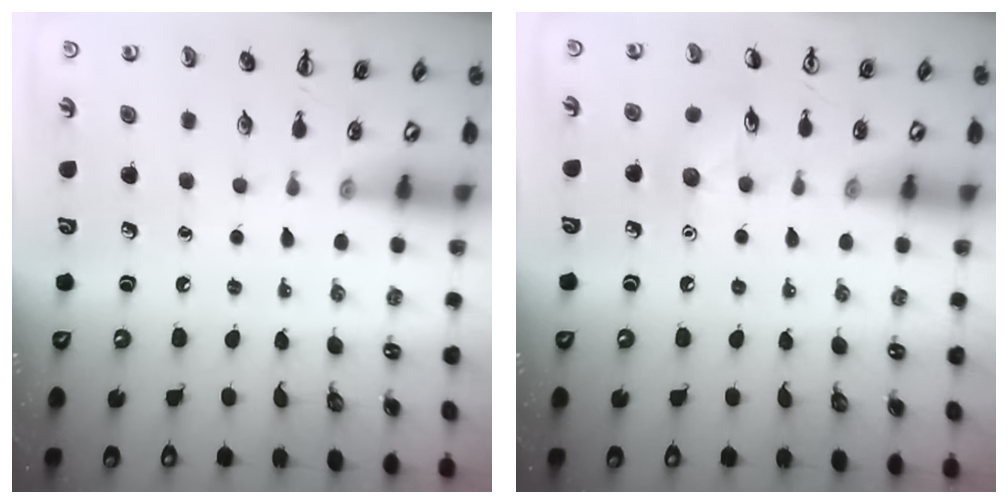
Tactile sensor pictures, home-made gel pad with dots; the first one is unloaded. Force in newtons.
{"total": 6.1, "press": 5.9, "slide": 1.4}